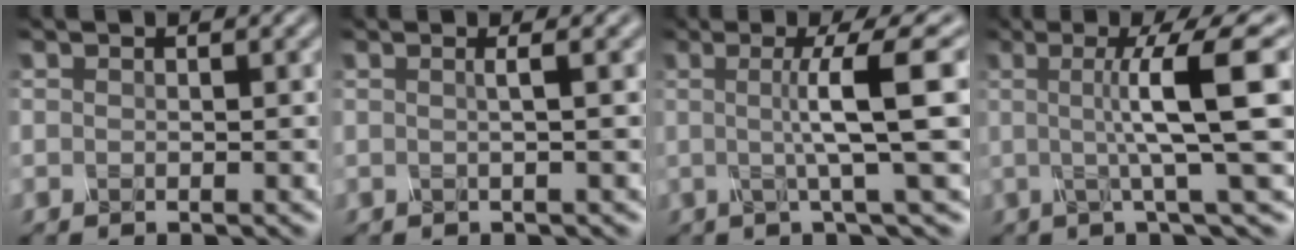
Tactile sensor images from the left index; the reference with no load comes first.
{"total": 2.2, "force": [0.3, 0.8, 2.0], "torque": [-0.021, 0.001, -0.015]}
{"total": 7.2, "force": [0.6, 1.0, 7.1], "torque": [-0.108, 0.013, 0.007]}
{"total": 9.1, "force": [1.0, 1.4, 9.0], "torque": [-0.122, 0.012, 0.016]}